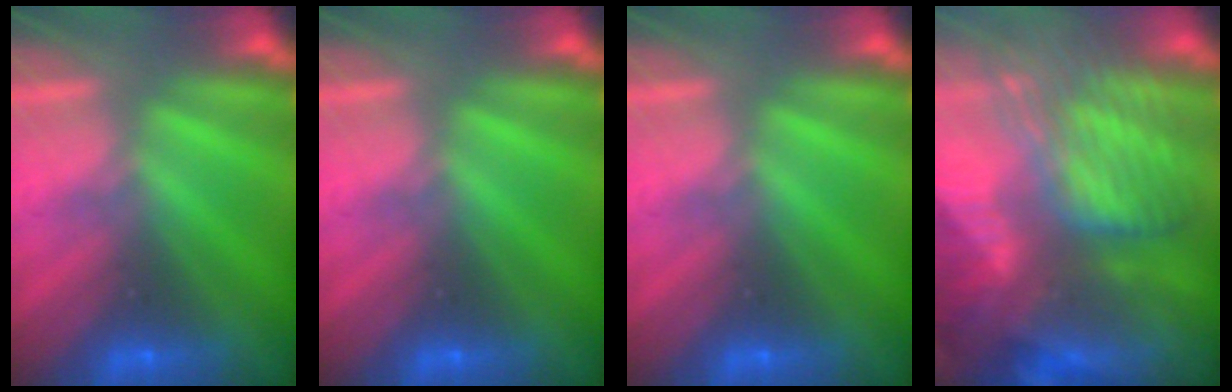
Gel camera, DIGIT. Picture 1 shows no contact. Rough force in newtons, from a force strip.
{"total": 0.0}
{"total": 0.0}
{"total": 7.5}